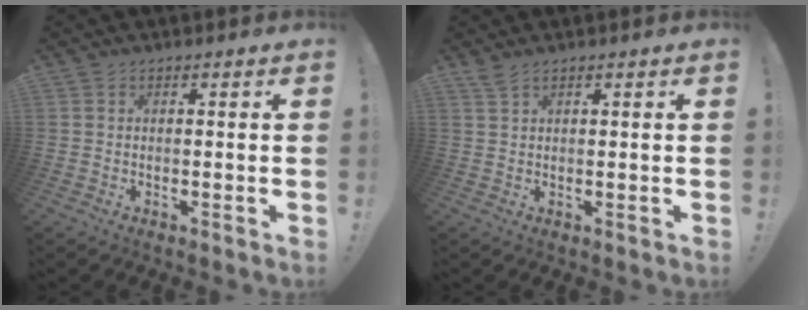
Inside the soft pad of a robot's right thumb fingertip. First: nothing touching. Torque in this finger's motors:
{"motor_torque": [0.05, 0.18, 0.14, 0.16, -0.02]}